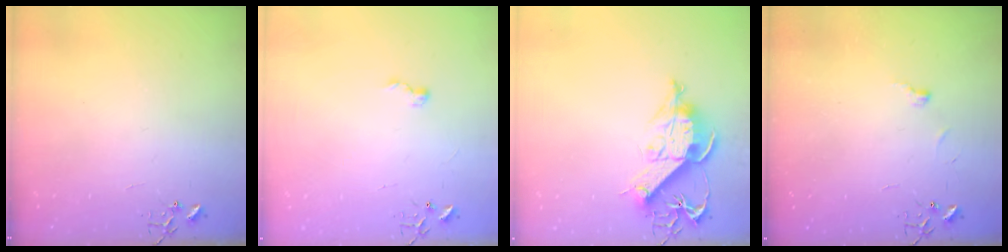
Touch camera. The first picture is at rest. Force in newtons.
{"total": 5.7, "press": 5.6, "slide": 0.7}
{"total": 11.6, "press": 11.5, "slide": 1.4}
{"total": 3.8, "press": 3.8, "slide": 0.5}